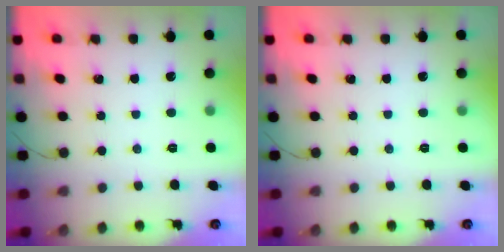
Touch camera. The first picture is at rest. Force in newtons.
{"total": 0.0}